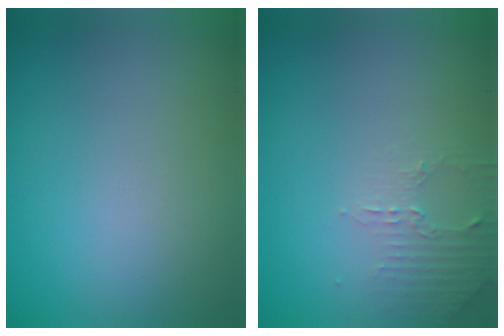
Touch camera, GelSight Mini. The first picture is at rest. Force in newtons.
{"total": 1.8, "press": 1.7, "slide": 0.5}